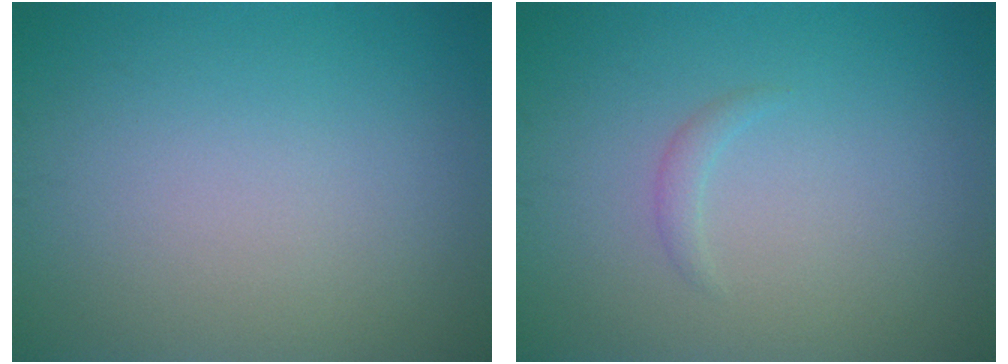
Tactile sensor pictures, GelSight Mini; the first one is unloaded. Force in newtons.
{"total": 0.8, "press": 0.8, "slide": 0.1}